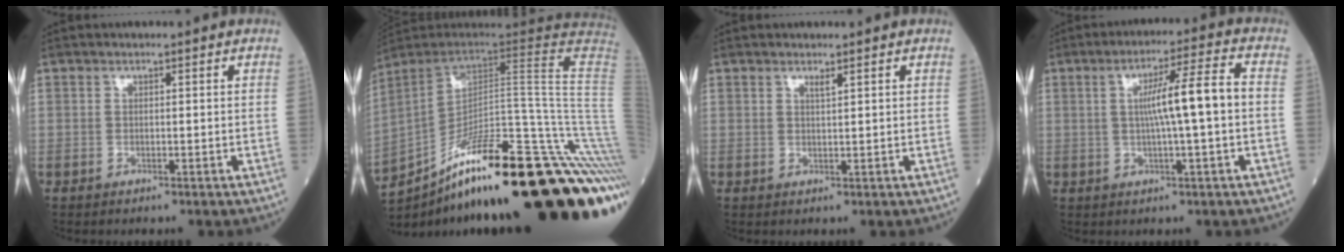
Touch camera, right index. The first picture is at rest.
{"total": 35.0, "force": [-19.2, 2.0, 29.2], "torque": [-0.274, 0.016, -0.279]}
{"total": 0.9, "force": [0.7, -0.1, 0.6], "torque": [-0.012, -0.005, 0.012]}
{"total": 8.4, "force": [0.1, -0.4, 8.4], "torque": [-0.137, 0.011, 0.001]}